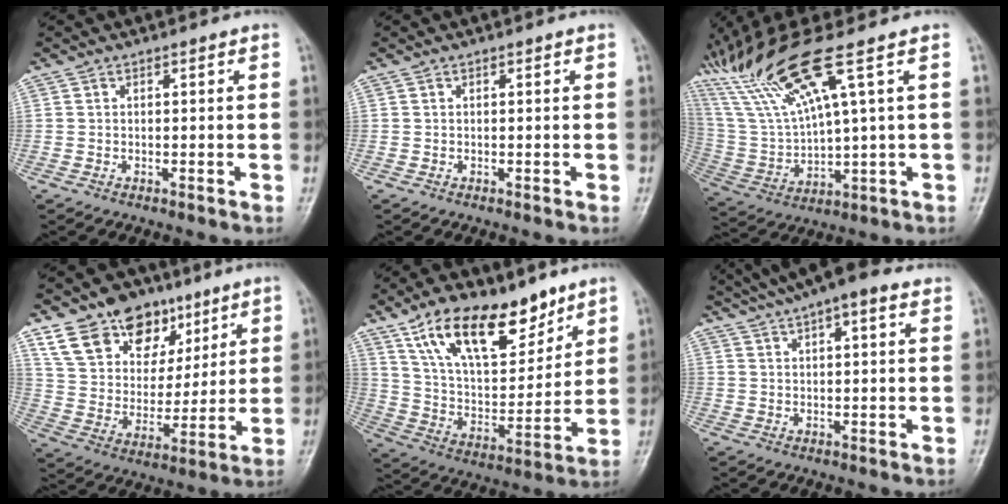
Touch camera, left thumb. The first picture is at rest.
{"total": 0.0}
{"total": 17.7, "force": [10.2, 1.8, 14.4], "torque": [-0.305, -0.026, 0.204]}
{"total": 17.6, "force": [10.9, 11.7, 7.4], "torque": [-0.079, -0.040, 0.197]}
{"total": 20.8, "force": [13.3, 9.6, 12.8], "torque": [-0.172, -0.055, 0.241]}
{"total": 13.1, "force": [9.3, 3.7, 8.5], "torque": [-0.126, 0.016, 0.142]}